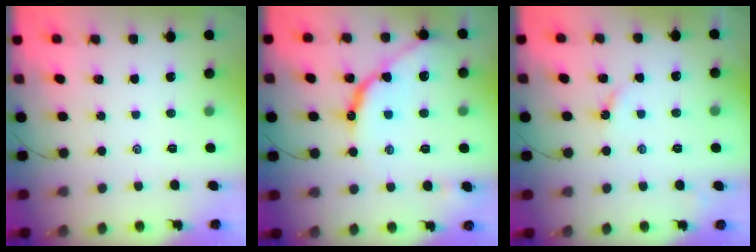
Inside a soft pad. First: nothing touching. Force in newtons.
{"total": 11.8, "press": 11.7, "slide": 1.2}
{"total": 2.7, "press": 2.7, "slide": 0.4}